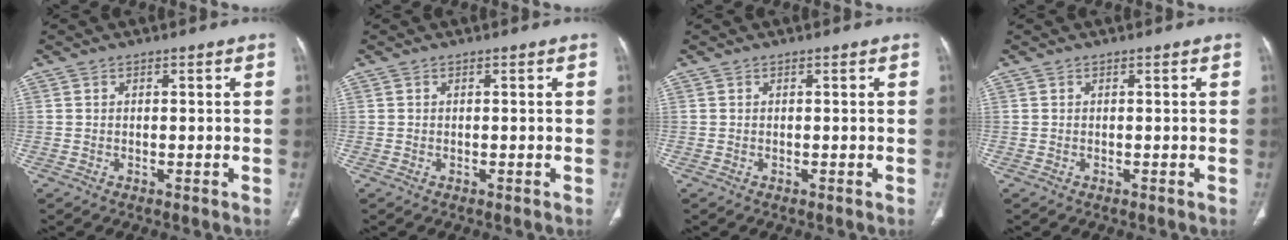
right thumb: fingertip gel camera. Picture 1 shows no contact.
{"total": 0.0}
{"total": 0.0}
{"total": 0.0}